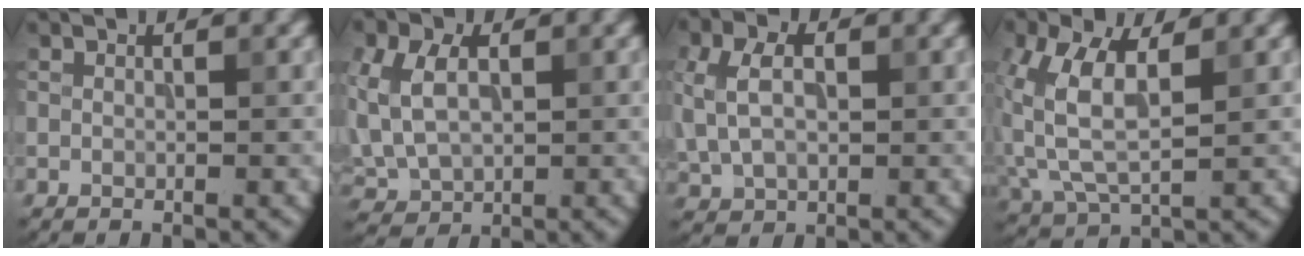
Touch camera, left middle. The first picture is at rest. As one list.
[{"total": 7.5, "force": [1.3, 5.1, 5.3], "torque": [-0.139, 0.008, 0.025]}, {"total": 5.1, "force": [0.9, 3.6, 3.6], "torque": [-0.089, 0.003, 0.023]}, {"total": 6.4, "force": [1.1, 3.4, 5.3], "torque": [-0.129, 0.007, 0.022]}]